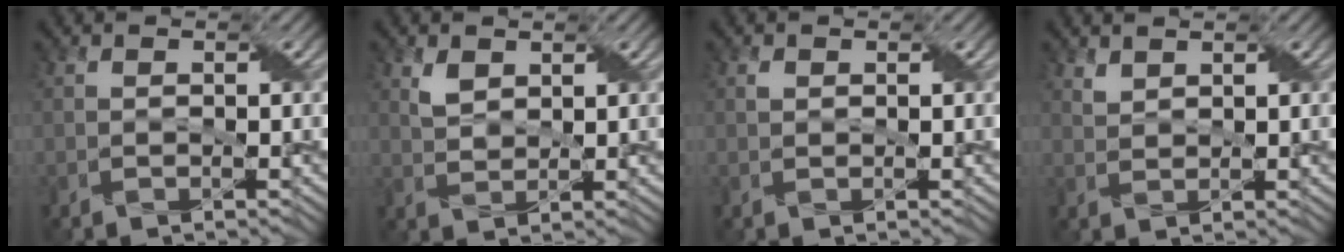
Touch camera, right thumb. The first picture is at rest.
{"total": 2.5, "force": [1.5, 1.6, 1.3], "torque": [-0.035, -0.003, 0.033]}
{"total": 0.6, "force": [0.3, 0.5, 0.2], "torque": [-0.007, -0.001, 0.007]}
{"total": 1.6, "force": [1.4, 0.6, 0.4], "torque": [-0.017, 0.001, 0.032]}